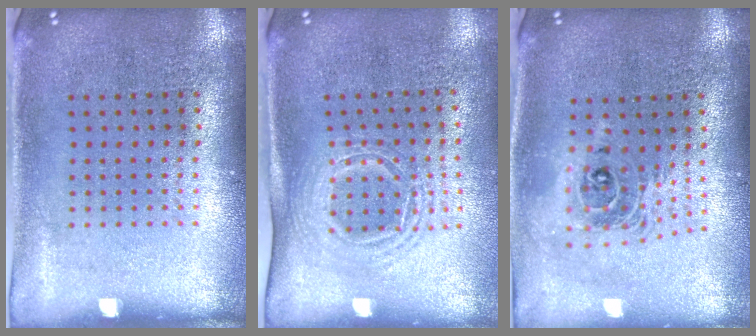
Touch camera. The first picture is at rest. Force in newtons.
{"total": 1.6, "press": 1.2, "slide": 1.0}
{"total": 2.0, "press": 1.5, "slide": 1.3}